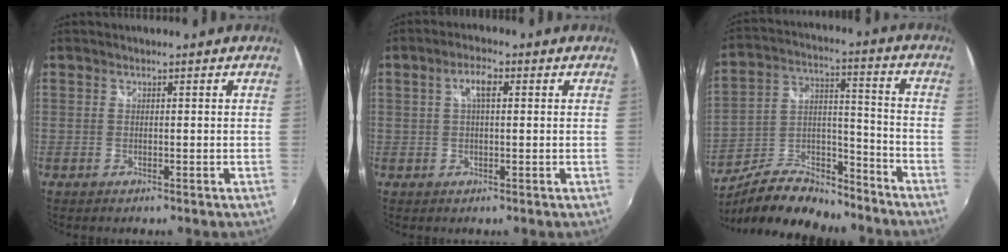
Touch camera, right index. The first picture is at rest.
{"total": 3.7, "force": [0.9, 1.3, 3.4], "torque": [-0.063, 0.010, 0.015]}
{"total": 16.6, "force": [-12.8, 6.6, 8.1], "torque": [-0.164, 0.016, -0.211]}